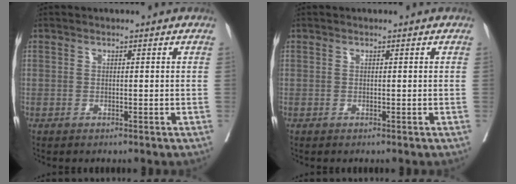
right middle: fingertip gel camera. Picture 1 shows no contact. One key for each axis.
{"total": 0.0}